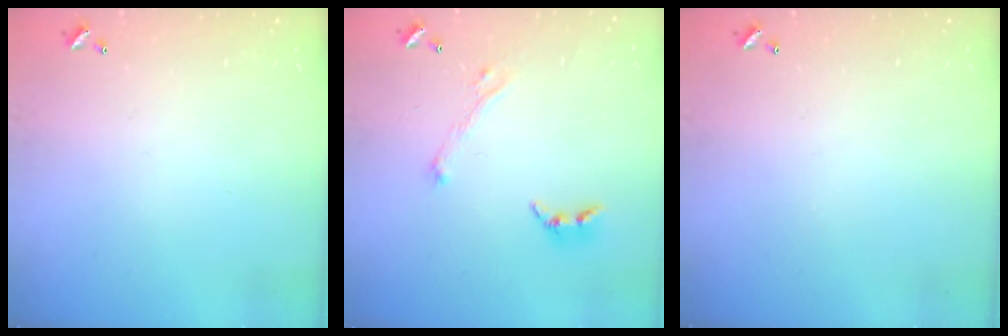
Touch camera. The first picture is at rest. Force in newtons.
{"total": 2.9, "press": 2.8, "slide": 0.8}
{"total": 0.0}